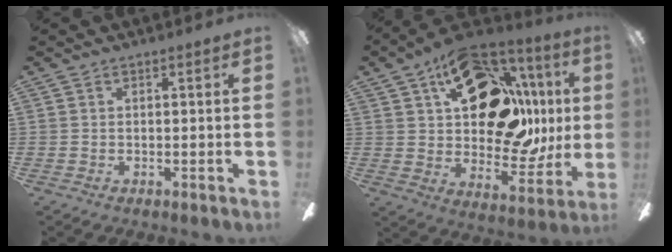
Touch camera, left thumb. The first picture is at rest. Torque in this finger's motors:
{"motor_torque": [2.52, 2.49, 2.22, -0.55, 0.14]}